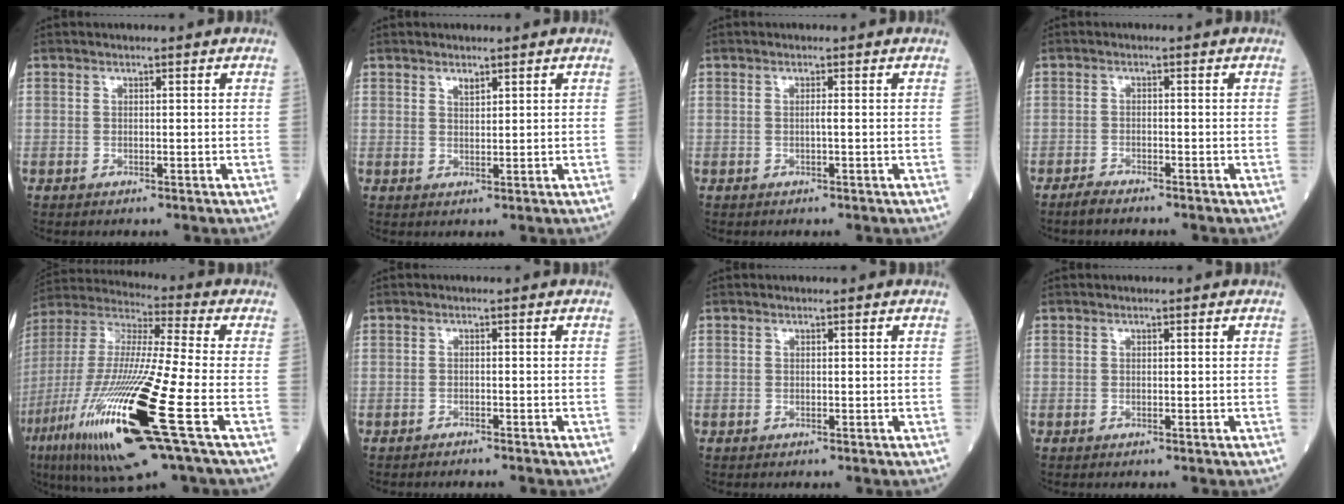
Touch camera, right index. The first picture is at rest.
{"total": 1.3, "force": [1.0, 0.4, 0.6], "torque": [-0.013, -0.004, 0.020]}
{"total": 0.6, "force": [-0.1, -0.2, 0.5], "torque": [-0.006, 0.001, -0.004]}
{"total": 2.1, "force": [-2.0, 0.1, 0.7], "torque": [-0.022, -0.004, -0.038]}
{"total": 25.0, "force": [-9.3, 1.7, 23.2], "torque": [-0.483, -0.053, -0.175]}
{"total": 2.1, "force": [-2.1, 0.0, 0.5], "torque": [-0.009, -0.001, -0.025]}
{"total": 0.0}
{"total": 0.0}